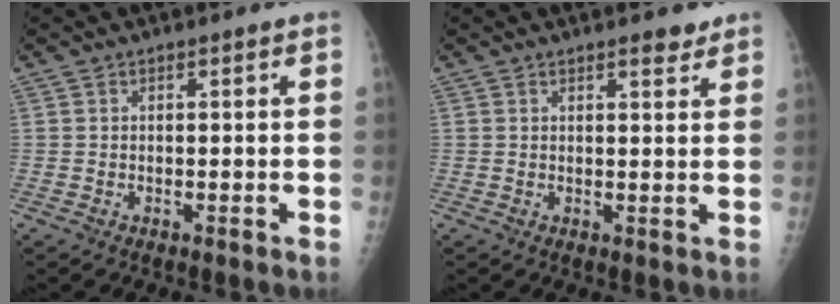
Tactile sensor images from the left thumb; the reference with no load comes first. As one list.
[{"total": 2.8, "force": [2.2, 0.9, 1.4], "torque": [-0.009, -0.013, 0.028]}]